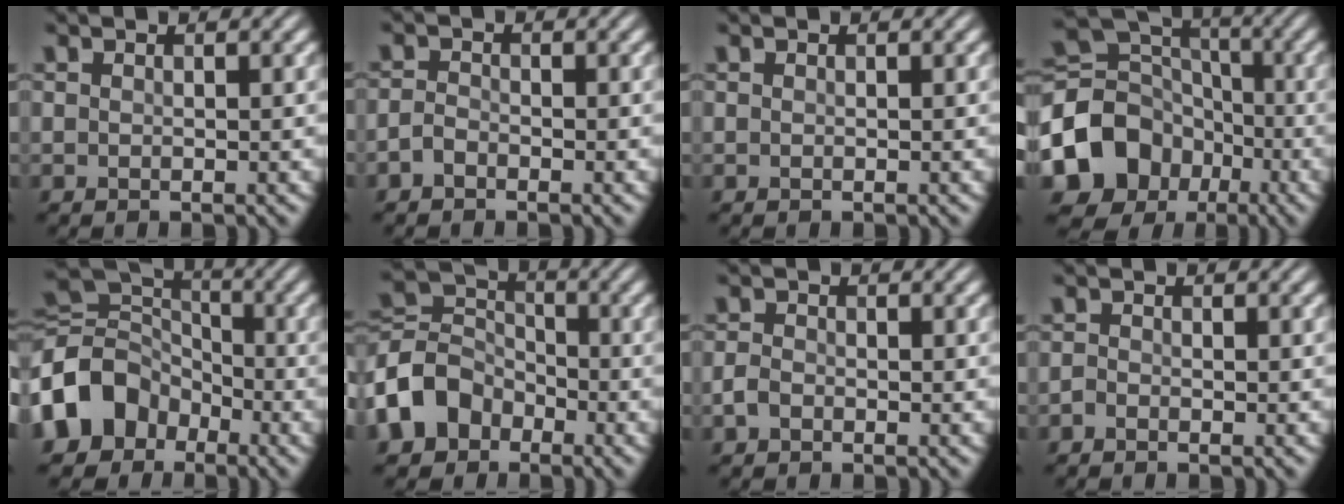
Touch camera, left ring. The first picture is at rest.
{"total": 1.1, "force": [-0.8, 0.7, 0.5], "torque": [-0.011, 0.002, -0.019]}
{"total": 0.0}
{"total": 10.2, "force": [-4.0, 8.3, 4.4], "torque": [-0.093, -0.004, -0.085]}
{"total": 8.6, "force": [-3.6, 6.9, 3.6], "torque": [-0.076, 0.005, -0.089]}
{"total": 6.2, "force": [-3.1, 4.8, 2.6], "torque": [-0.052, 0.011, -0.081]}
{"total": 1.2, "force": [-0.7, 0.9, 0.6], "torque": [-0.012, 0.001, -0.017]}
{"total": 0.6, "force": [-0.5, 0.3, 0.2], "torque": [-0.003, -0.002, -0.013]}